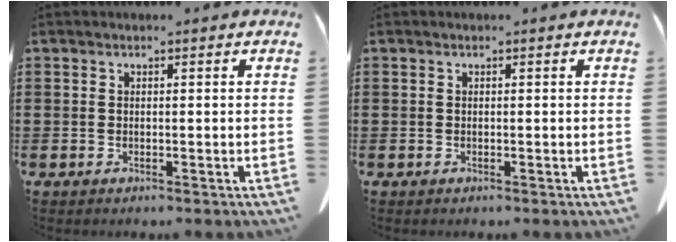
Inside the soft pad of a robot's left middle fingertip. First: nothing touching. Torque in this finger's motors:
{"motor_torque": [-0.05, 0.05, 0.00, 0.00]}